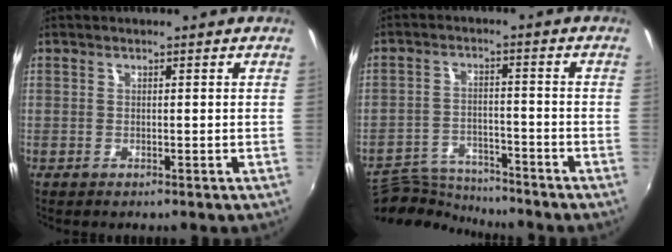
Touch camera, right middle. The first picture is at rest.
{"total": 12.7, "force": [-12.0, 2.0, 3.5], "torque": [-0.093, -0.001, -0.207]}